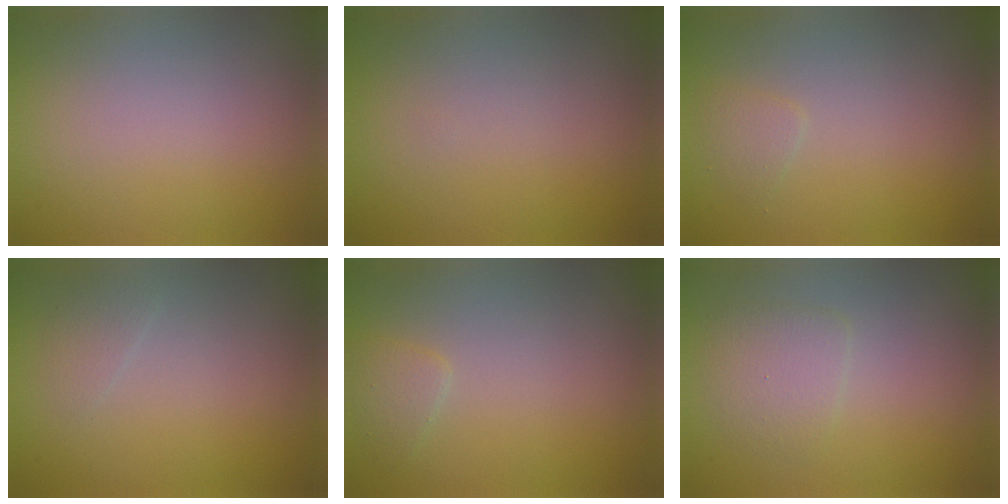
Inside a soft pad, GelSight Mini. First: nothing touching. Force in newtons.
{"total": 0.0}
{"total": 0.9, "press": 0.9, "slide": 0.1}
{"total": 0.9, "press": 0.9, "slide": 0.0}
{"total": 1.2, "press": 1.2, "slide": 0.1}
{"total": 2.3, "press": 2.3, "slide": 0.1}